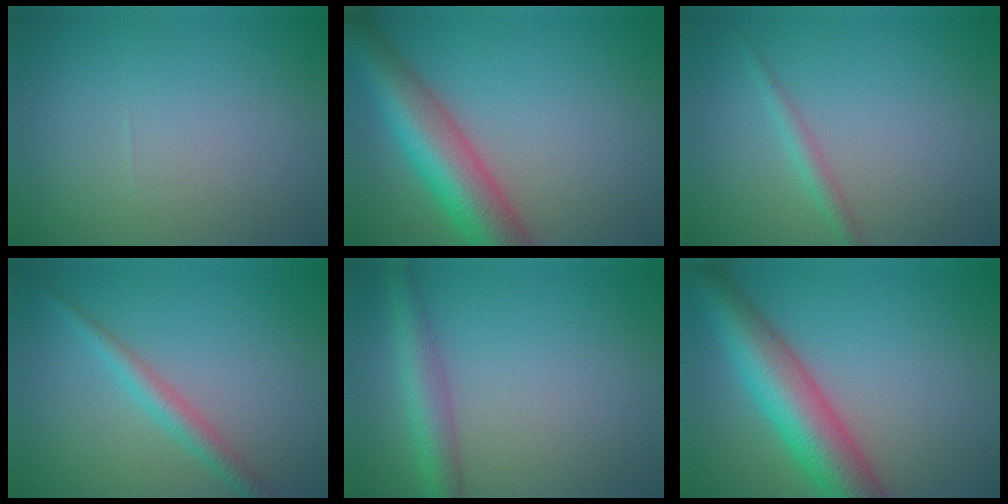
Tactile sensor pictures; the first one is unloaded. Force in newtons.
{"total": 8.5, "press": 8.4, "slide": 0.2}
{"total": 1.4, "press": 1.4, "slide": 0.0}
{"total": 2.5, "press": 2.5, "slide": 0.1}
{"total": 3.5, "press": 3.5, "slide": 0.1}
{"total": 8.5, "press": 8.5, "slide": 0.2}